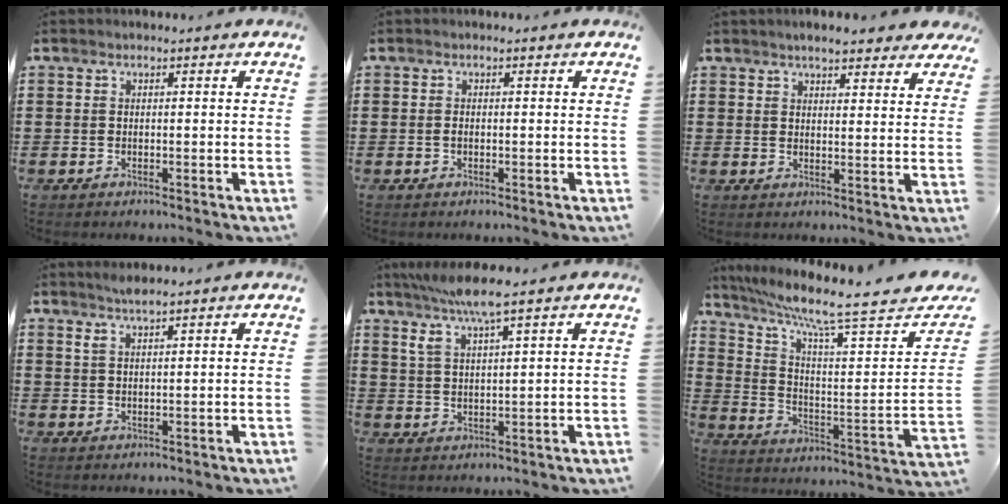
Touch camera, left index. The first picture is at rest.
{"total": 0.7, "force": [-0.2, 0.3, 0.6], "torque": [-0.014, -0.003, -0.003]}
{"total": 4.4, "force": [4.1, 0.5, 1.5], "torque": [-0.042, -0.004, 0.076]}
{"total": 2.0, "force": [1.7, 0.1, 1.1], "torque": [-0.025, 0.001, 0.031]}
{"total": 6.1, "force": [4.5, 0.0, 4.1], "torque": [-0.092, -0.009, 0.078]}
{"total": 9.4, "force": [7.7, 0.2, 5.4], "torque": [-0.130, -0.065, 0.121]}